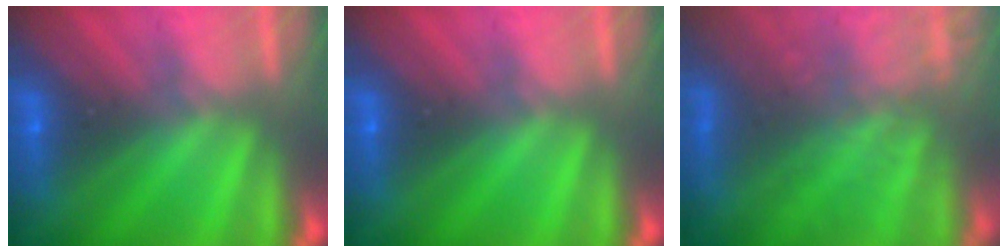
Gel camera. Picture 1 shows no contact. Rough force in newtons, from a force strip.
{"total": 0.0}
{"total": 7.6}